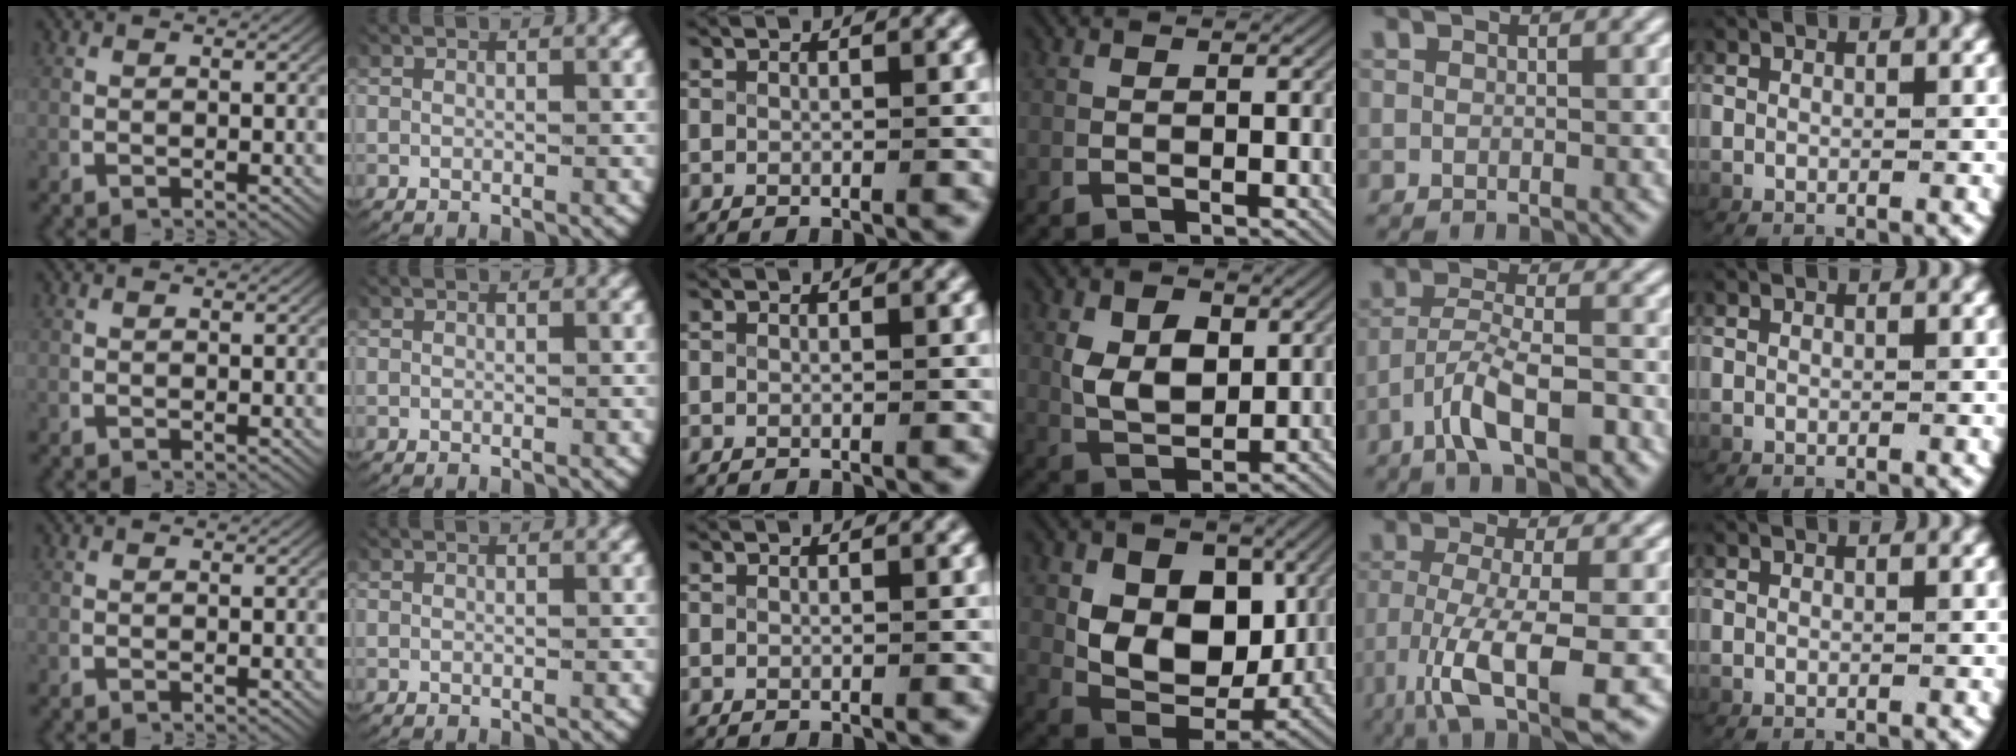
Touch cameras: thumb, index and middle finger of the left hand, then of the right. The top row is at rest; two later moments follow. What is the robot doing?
{"motion": "lift_and_place", "object": "key"}